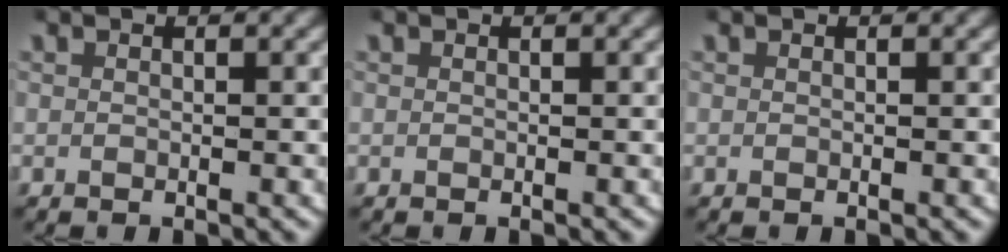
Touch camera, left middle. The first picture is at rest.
{"total": 0.0}
{"total": 0.0}